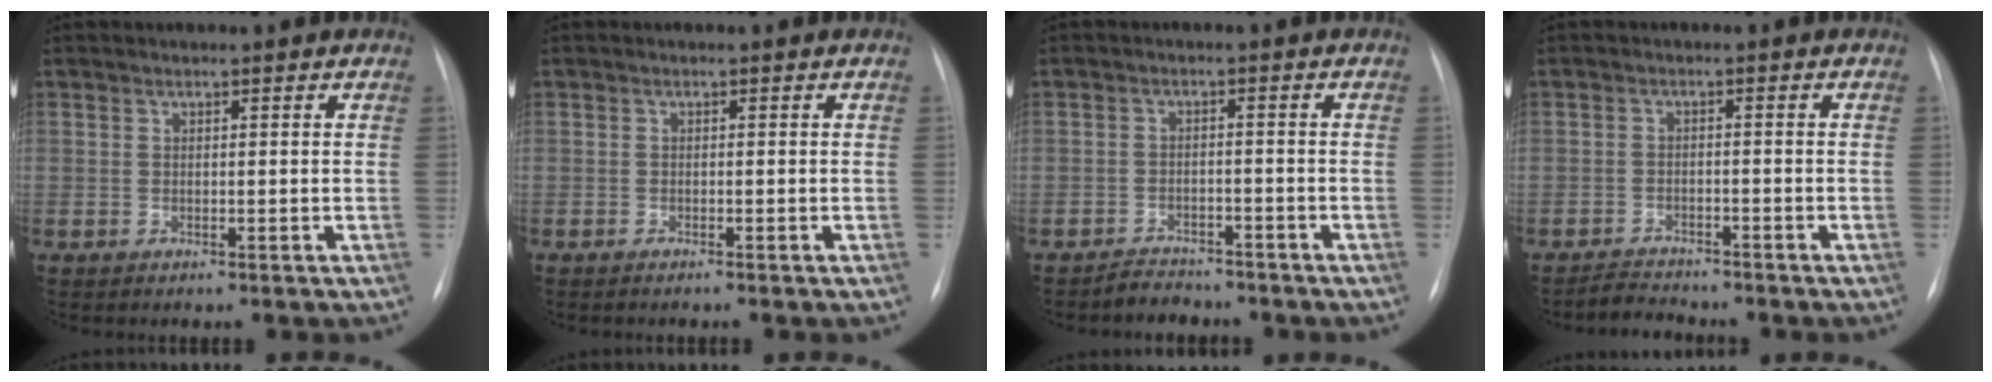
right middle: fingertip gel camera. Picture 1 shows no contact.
{"total": 0.8, "force": [-0.7, -0.1, 0.4], "torque": [-0.008, -0.002, -0.009]}
{"total": 3.7, "force": [-3.3, 1.6, -0.1], "torque": [-0.003, 0.000, -0.053]}
{"total": 3.0, "force": [-2.9, 0.4, -0.3], "torque": [0.003, -0.012, -0.050]}